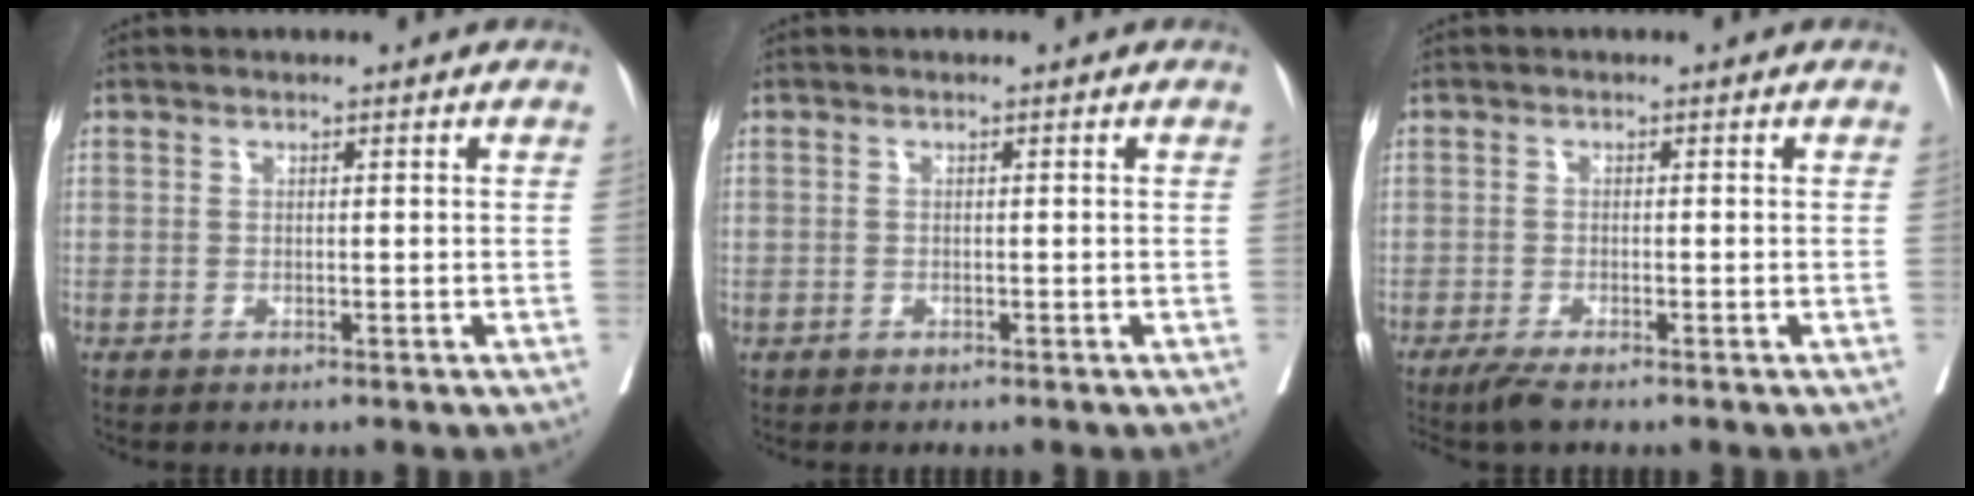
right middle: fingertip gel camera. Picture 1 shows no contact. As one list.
[{"total": 0.0}, {"total": 2.9, "force": [-2.3, 0.3, 1.8], "torque": [-0.034, -0.009, -0.042]}]